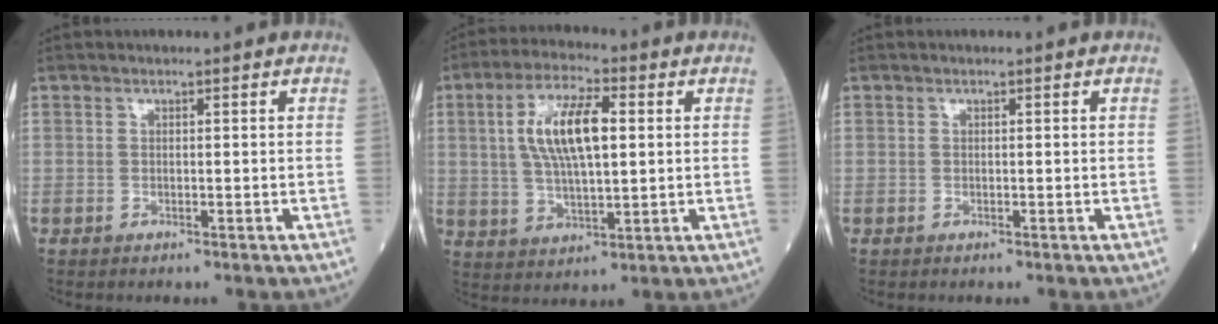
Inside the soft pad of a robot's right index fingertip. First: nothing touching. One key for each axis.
{"total": 10.8, "fx": 2.2, "fy": 3.2, "fz": 10.1, "tx": -0.205, "ty": 0.010, "tz": 0.042}
{"total": 0.0}